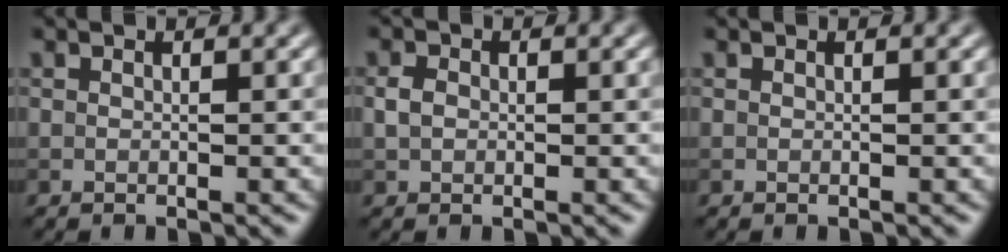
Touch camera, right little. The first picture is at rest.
{"total": 1.3, "force": [0.0, 1.0, 0.8], "torque": [-0.016, 0.002, -0.002]}
{"total": 0.0}